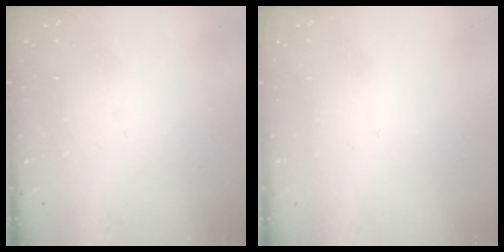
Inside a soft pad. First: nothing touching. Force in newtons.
{"total": 1.5, "press": 1.5, "slide": 0.1}